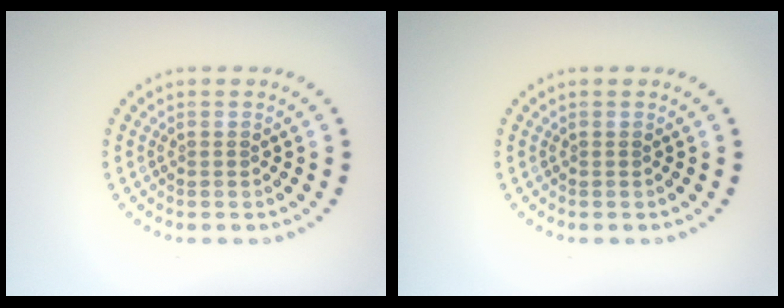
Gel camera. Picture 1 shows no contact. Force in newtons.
{"total": 0.0}